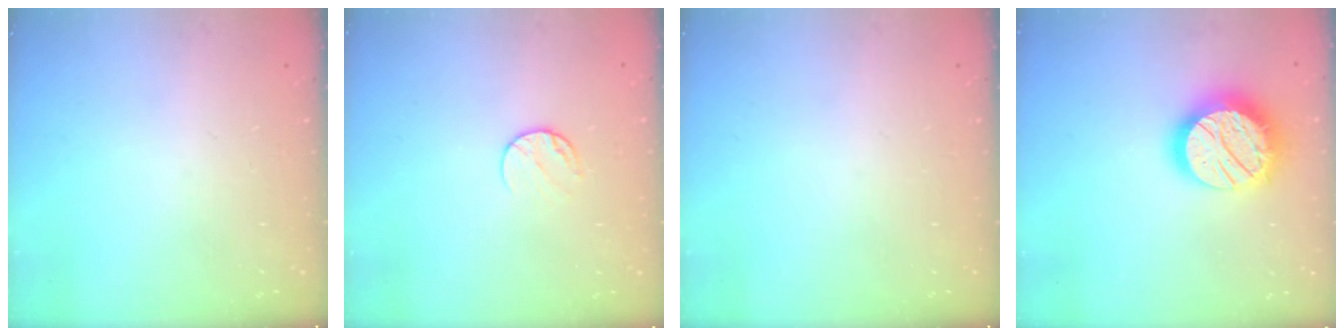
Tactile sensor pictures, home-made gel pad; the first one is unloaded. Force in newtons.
{"total": 6.5, "press": 6.4, "slide": 0.7}
{"total": 0.0}
{"total": 18.7, "press": 18.7, "slide": 1.1}